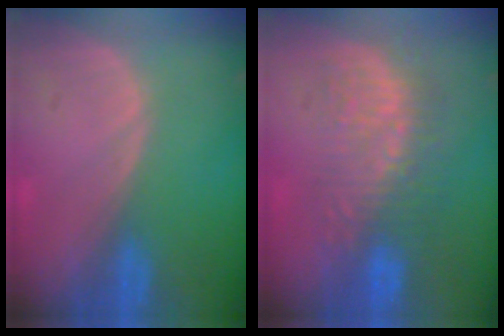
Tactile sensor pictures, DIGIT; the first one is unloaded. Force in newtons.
{"total": 8.8, "press": 8.4, "slide": 2.4}